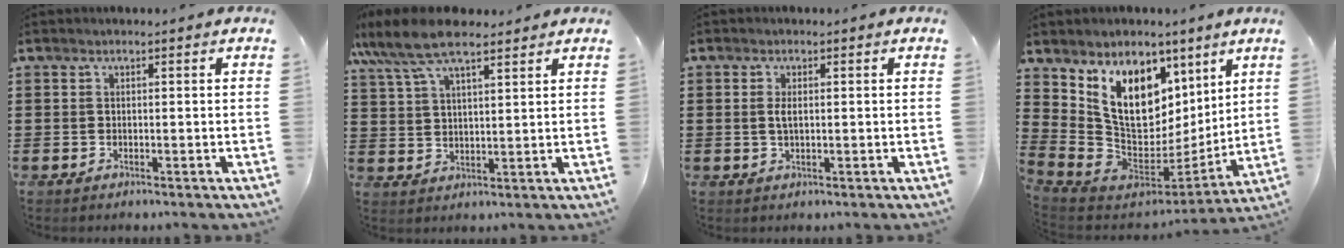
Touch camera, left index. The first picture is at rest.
{"total": 8.8, "force": [6.8, 2.8, 4.8], "torque": [-0.114, -0.006, 0.126]}
{"total": 1.6, "force": [0.2, 0.6, 1.5], "torque": [-0.038, 0.000, -0.001]}
{"total": 14.0, "force": [6.3, 9.3, 8.3], "torque": [-0.178, -0.029, 0.128]}